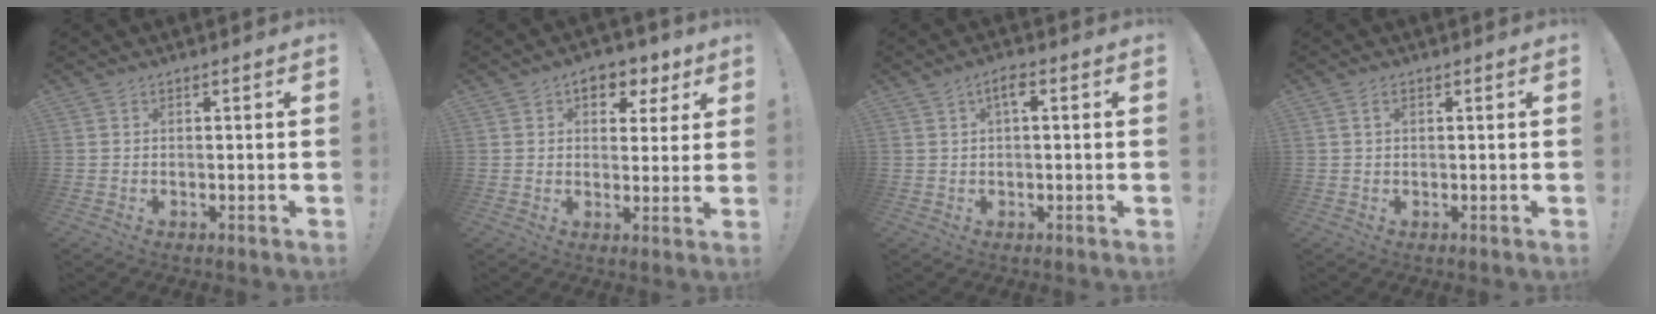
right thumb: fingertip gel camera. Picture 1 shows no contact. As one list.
[{"total": 7.3, "force": [3.8, 5.1, 3.6], "torque": [-0.038, -0.019, 0.069]}, {"total": 3.2, "force": [0.9, 0.9, 2.9], "torque": [-0.053, 0.006, 0.011]}, {"total": 1.7, "force": [0.7, 0.9, 1.3], "torque": [-0.023, 0.001, 0.011]}]